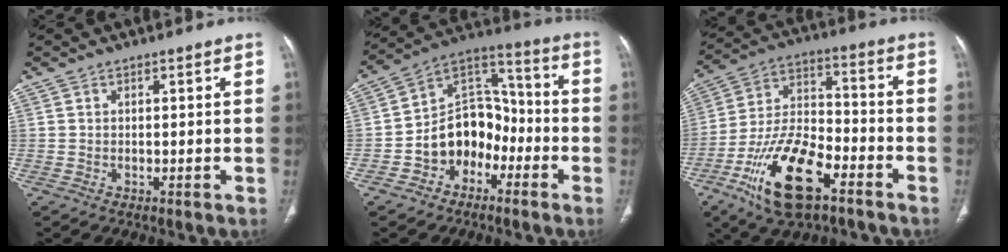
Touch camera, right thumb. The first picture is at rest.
{"total": 12.8, "force": [-5.0, 9.8, 6.6], "torque": [-0.064, 0.070, -0.095]}
{"total": 18.0, "force": [-9.6, 7.9, 12.9], "torque": [-0.239, 0.055, -0.172]}